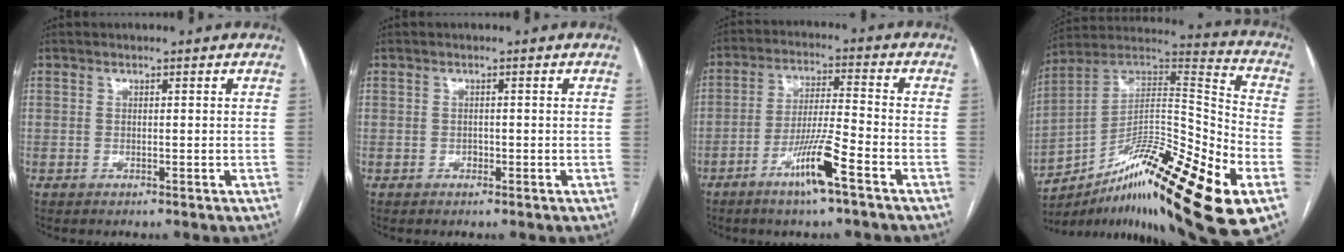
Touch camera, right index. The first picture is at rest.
{"total": 0.7, "force": [-0.4, 0.5, 0.3], "torque": [-0.005, 0.003, -0.006]}
{"total": 9.1, "force": [-5.2, -0.2, 7.5], "torque": [-0.143, -0.007, -0.097]}
{"total": 26.3, "force": [-12.5, 3.3, 22.9], "torque": [-0.320, 0.012, -0.201]}